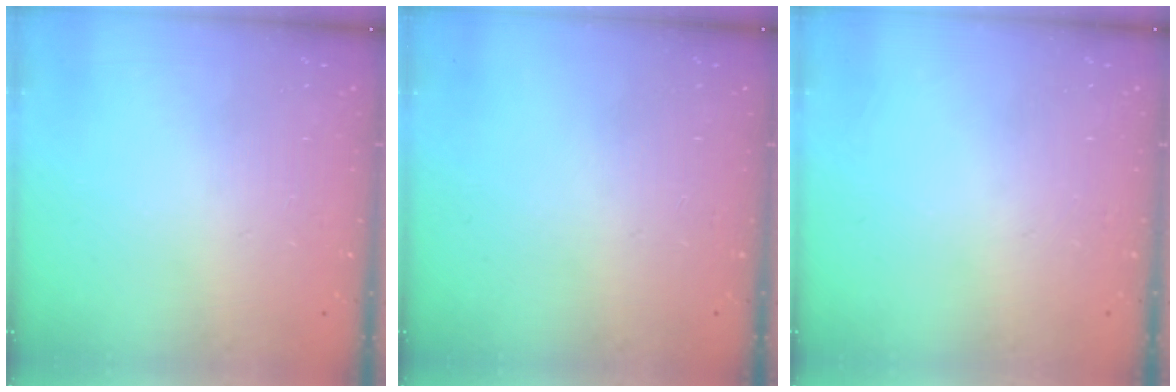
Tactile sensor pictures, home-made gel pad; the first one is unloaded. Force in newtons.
{"total": 0.0}
{"total": 0.0}